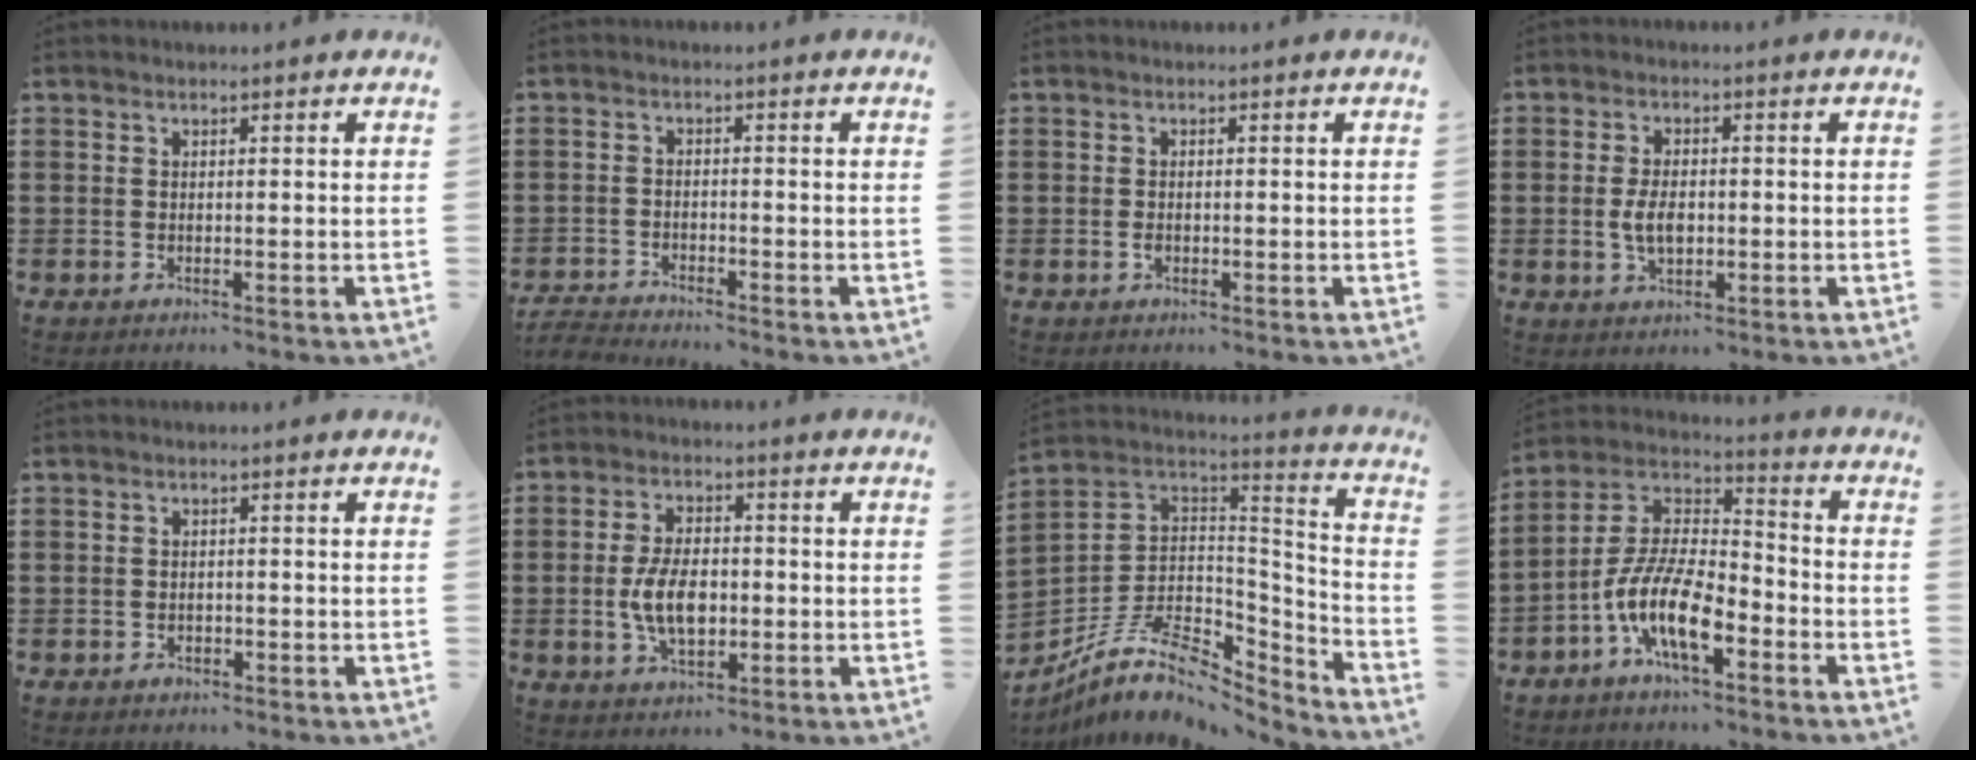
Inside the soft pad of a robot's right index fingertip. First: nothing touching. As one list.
[{"total": 2.6, "force": [-2.6, 0.0, -0.1], "torque": [-0.010, -0.004, -0.059]}, {"total": 1.0, "force": [-0.4, 0.5, 0.8], "torque": [-0.016, -0.004, -0.007]}, {"total": 4.5, "force": [-0.4, 2.3, 3.8], "torque": [-0.086, -0.002, -0.011]}, {"total": 0.9, "force": [-0.7, 0.5, 0.4], "torque": [-0.011, -0.004, -0.013]}, {"total": 7.2, "force": [-1.0, 3.9, 6.0], "torque": [-0.127, -0.005, -0.025]}, {"total": 10.8, "force": [-6.5, 5.2, 6.8], "torque": [-0.144, 0.007, -0.124]}, {"total": 10.8, "force": [-5.8, 3.8, 8.3], "torque": [-0.198, -0.013, -0.117]}]